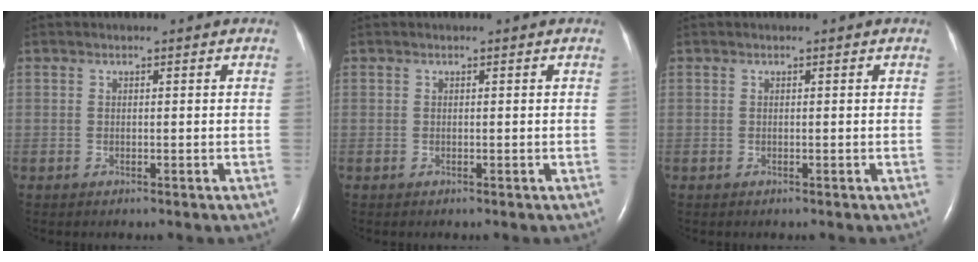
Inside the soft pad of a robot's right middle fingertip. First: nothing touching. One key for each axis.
{"total": 0.0}
{"total": 0.0}